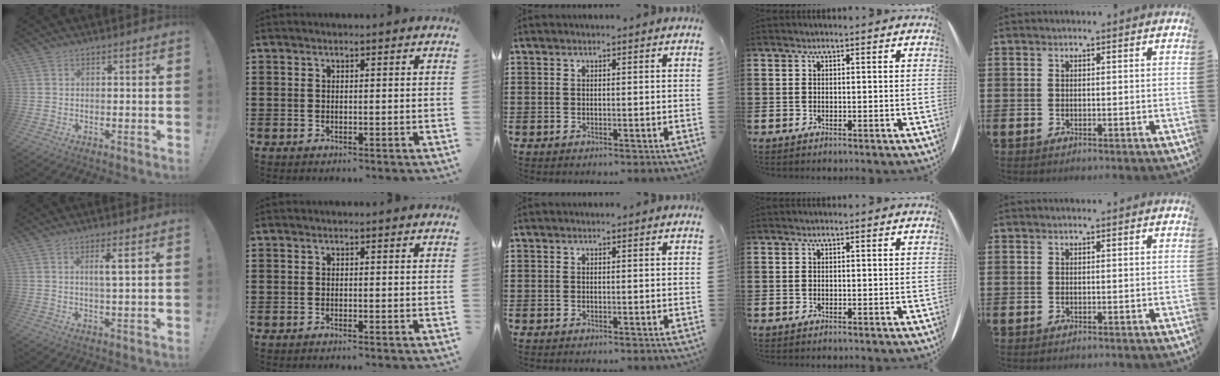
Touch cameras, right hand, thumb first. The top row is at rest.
{"thumb": {"total": 4.0, "force": [1.2, 0.0, 3.8], "torque": [-0.057, -0.010, 0.013]}, "index": {"total": 0.6, "force": [-0.6, 0.0, 0.1], "torque": [-0.004, -0.002, -0.012]}}